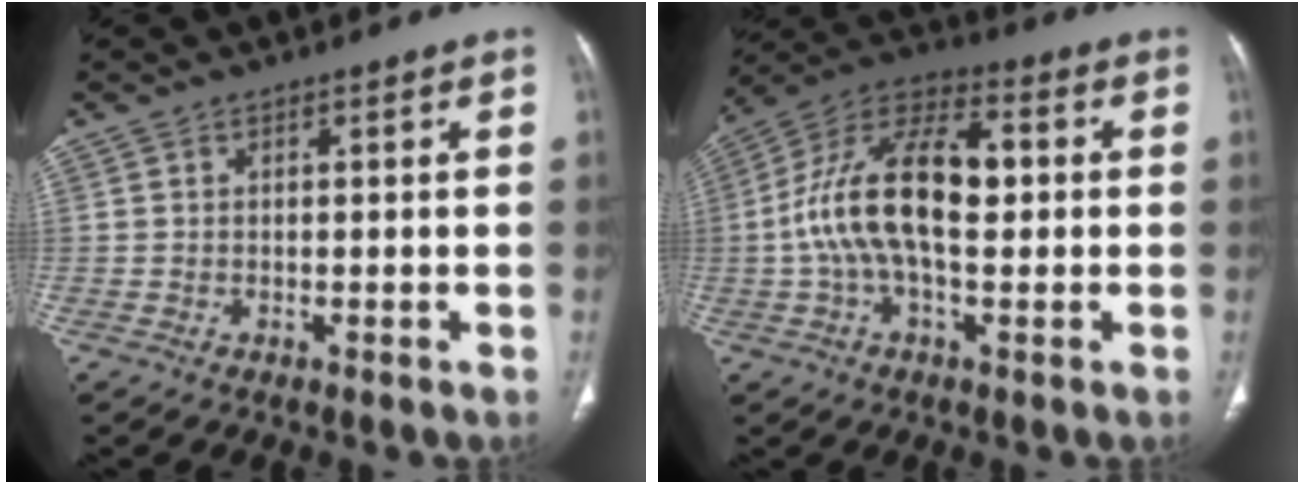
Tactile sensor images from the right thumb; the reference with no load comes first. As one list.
[{"total": 17.3, "force": [0.5, 8.6, 15.0], "torque": [-0.278, 0.037, 0.002]}]